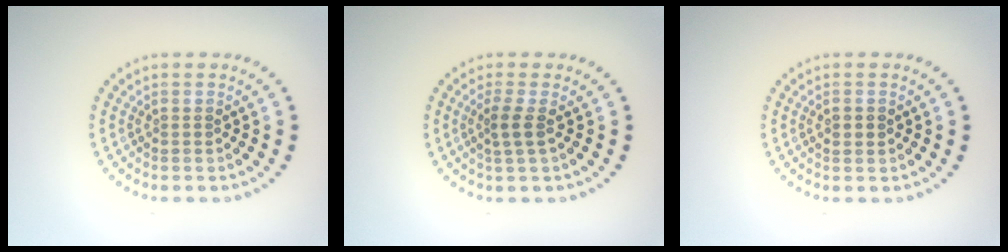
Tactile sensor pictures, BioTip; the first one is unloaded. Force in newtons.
{"total": 1.6, "press": 1.2, "slide": 1.0}
{"total": 1.2, "press": 1.1, "slide": 0.3}